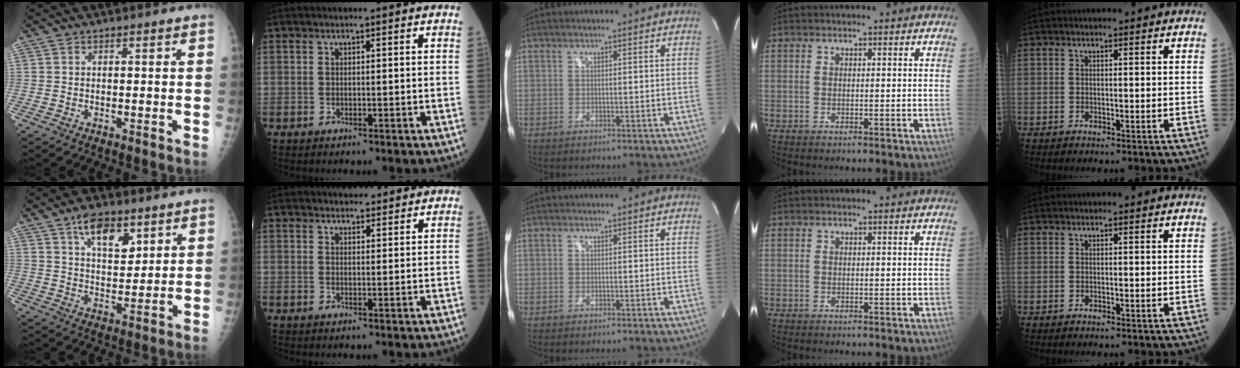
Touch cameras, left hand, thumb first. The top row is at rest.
{"thumb": {"total": 9.0, "force": [5.0, 4.5, 5.9], "torque": [-0.071, -0.030, 0.085]}, "index": {"total": 5.2, "force": [4.9, 1.3, 1.1], "torque": [-0.013, 0.015, 0.063]}}